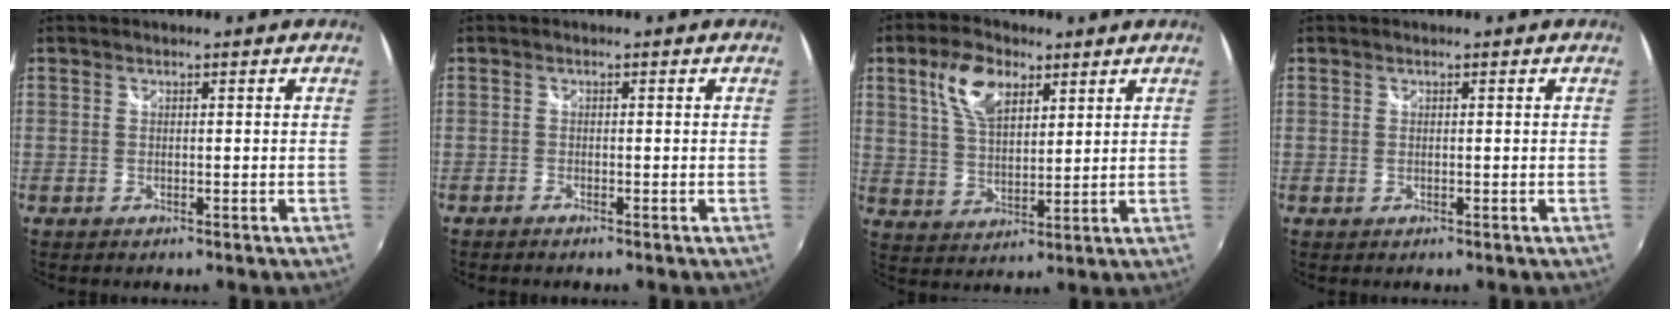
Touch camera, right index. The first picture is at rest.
{"total": 0.7, "force": [-0.7, 0.2, 0.2], "torque": [-0.007, -0.004, -0.015]}
{"total": 9.5, "force": [4.7, 5.0, 6.6], "torque": [-0.128, 0.016, 0.090]}
{"total": 0.0}